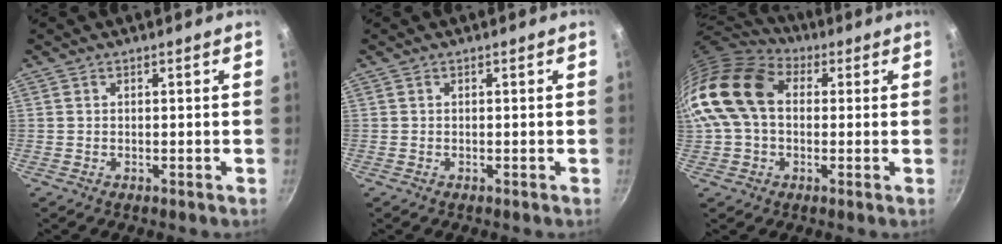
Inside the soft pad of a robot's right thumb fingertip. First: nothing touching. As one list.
[{"total": 0.0}, {"total": 17.1, "force": [2.1, 12.1, 12.0], "torque": [-0.217, 0.031, 0.023]}]